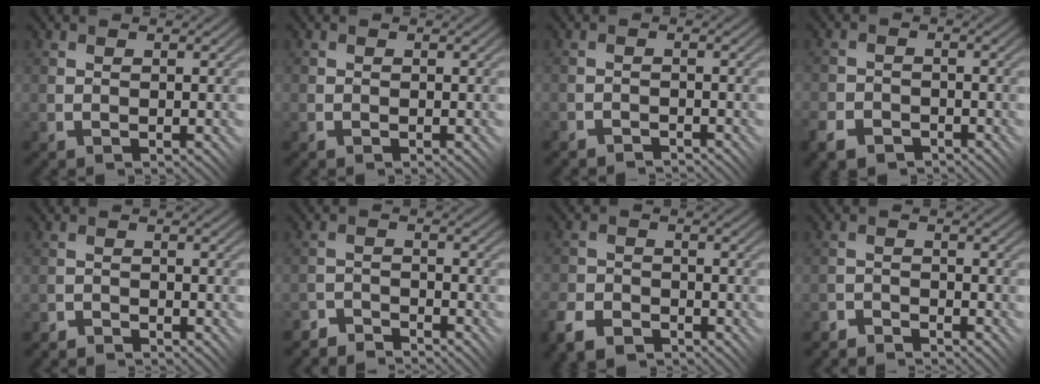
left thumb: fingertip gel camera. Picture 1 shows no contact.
{"total": 0.6, "force": [-0.1, 0.5, -0.2], "torque": [0.006, 0.000, -0.004]}
{"total": 1.6, "force": [-1.4, -0.3, -0.6], "torque": [0.018, 0.007, -0.034]}
{"total": 4.1, "force": [-3.1, 2.5, 1.2], "torque": [-0.030, -0.005, -0.062]}
{"total": 1.7, "force": [-1.6, -0.2, -0.6], "torque": [0.017, 0.013, -0.037]}
{"total": 3.5, "force": [-3.5, 0.1, -0.3], "torque": [0.013, 0.010, -0.078]}
{"total": 5.4, "force": [-4.0, 3.0, 1.9], "torque": [-0.052, -0.005, -0.086]}
{"total": 2.4, "force": [-2.3, -0.1, -0.4], "torque": [0.014, 0.012, -0.053]}